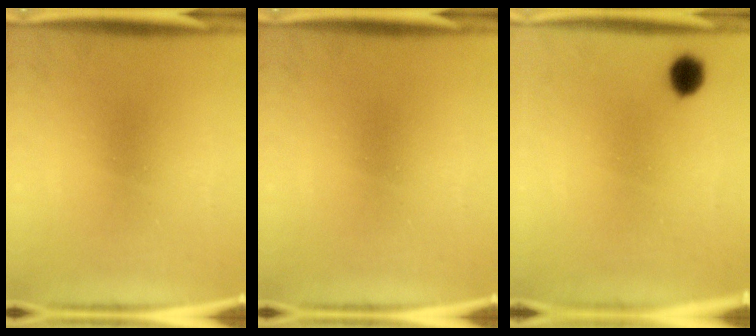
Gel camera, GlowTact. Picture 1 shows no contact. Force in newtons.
{"total": 0.0}
{"total": 4.2}